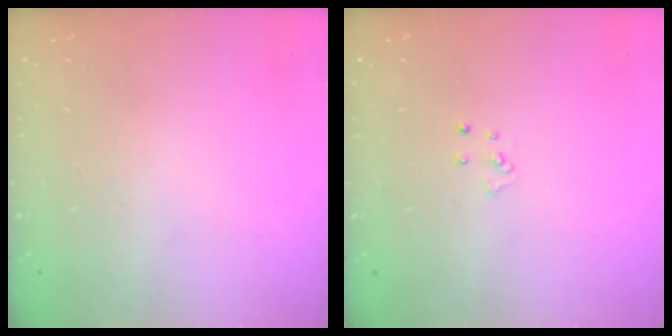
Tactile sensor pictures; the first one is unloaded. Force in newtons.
{"total": 3.7, "press": 3.7, "slide": 0.3}